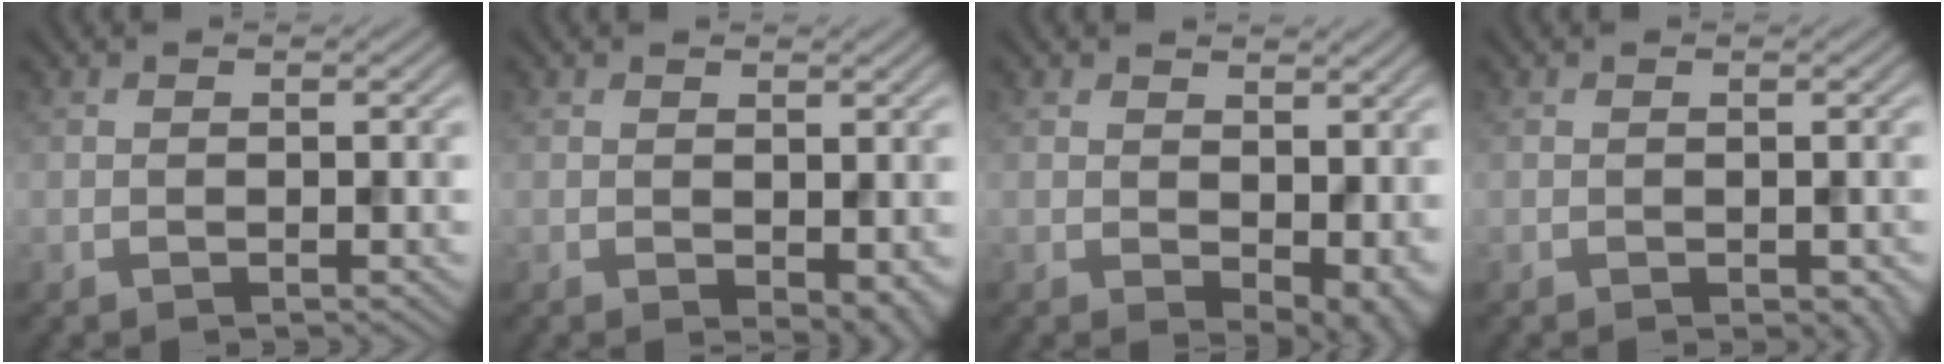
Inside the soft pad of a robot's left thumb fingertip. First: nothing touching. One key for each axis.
{"total": 3.3, "fx": -0.5, "fy": 1.9, "fz": 2.6, "tx": -0.035, "ty": -0.012, "tz": -0.002}
{"total": 6.4, "fx": 0.3, "fy": 4.0, "fz": 5.0, "tx": -0.067, "ty": -0.024, "tz": 0.019}
{"total": 1.3, "fx": -0.5, "fy": 0.7, "fz": 1.0, "tx": -0.018, "ty": -0.009, "tz": -0.004}